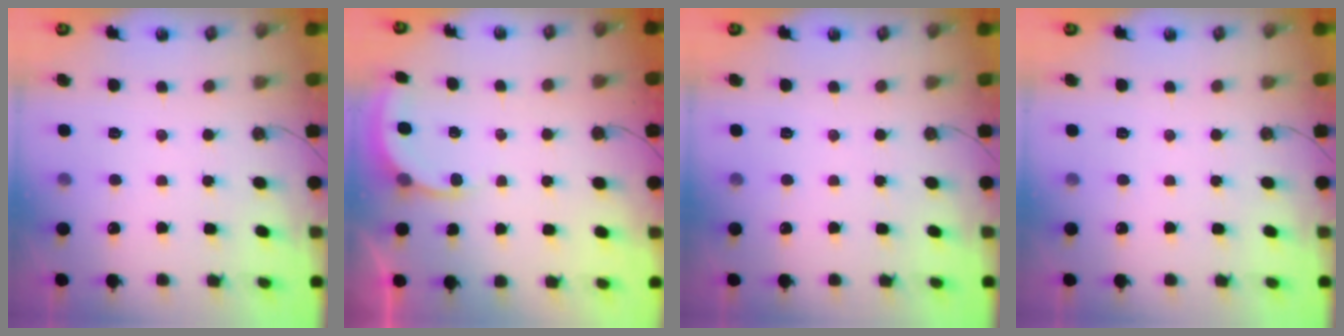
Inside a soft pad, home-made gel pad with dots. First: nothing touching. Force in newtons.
{"total": 3.4, "press": 3.4, "slide": 0.3}
{"total": 0.0}
{"total": 0.0}